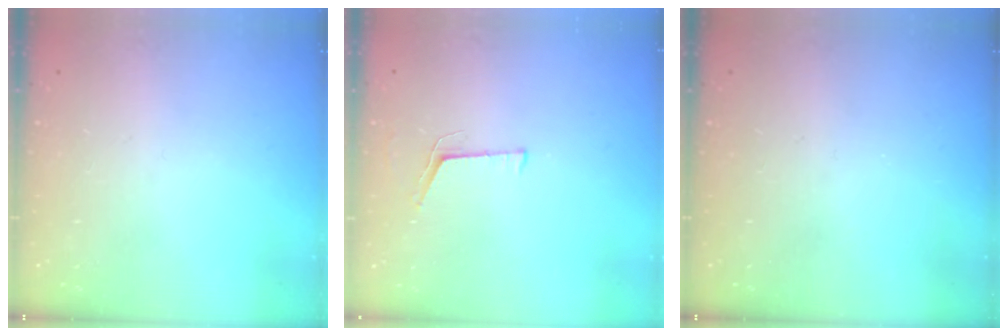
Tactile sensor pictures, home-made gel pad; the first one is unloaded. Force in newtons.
{"total": 4.2, "press": 3.5, "slide": 2.3}
{"total": 0.0}